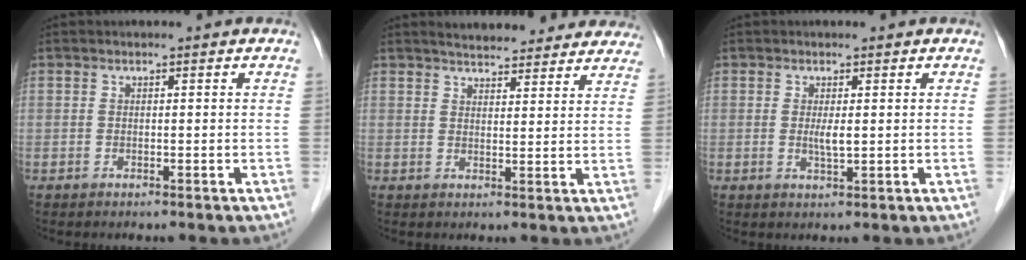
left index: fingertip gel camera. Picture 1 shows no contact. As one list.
[{"total": 14.4, "force": [13.2, 3.5, 4.3], "torque": [-0.034, 0.016, 0.155]}, {"total": 1.9, "force": [0.2, 0.2, 1.9], "torque": [-0.040, -0.004, 0.006]}]